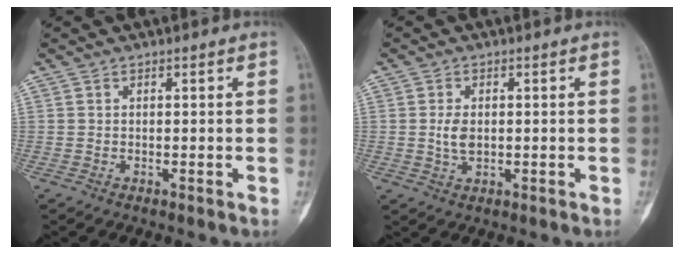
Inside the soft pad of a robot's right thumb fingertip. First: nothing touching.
{"total": 3.5, "force": [0.1, 2.2, 2.7], "torque": [-0.048, -0.002, 0.004]}